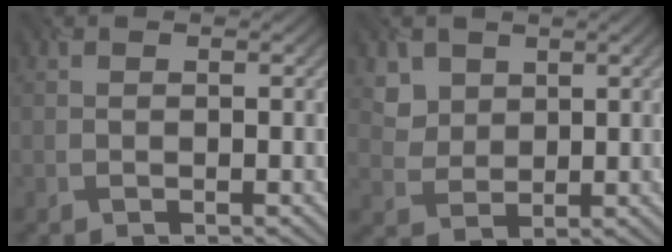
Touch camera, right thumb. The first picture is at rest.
{"total": 3.4, "force": [2.3, 2.5, -0.2], "torque": [-0.021, -0.013, 0.060]}